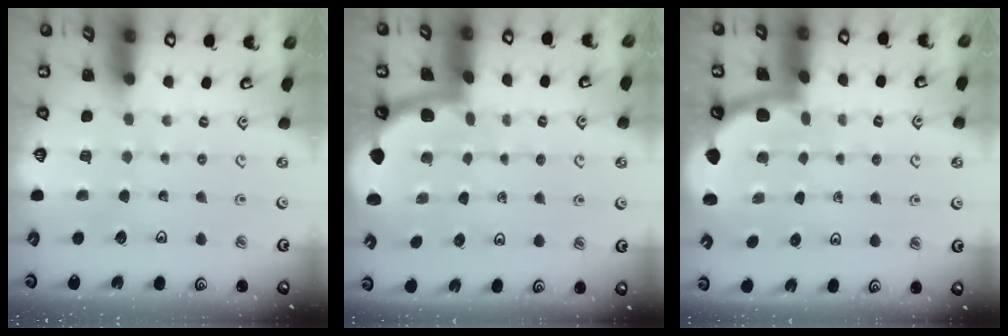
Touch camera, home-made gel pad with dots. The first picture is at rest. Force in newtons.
{"total": 1.7, "press": 1.7, "slide": 0.1}
{"total": 2.2, "press": 2.2, "slide": 0.1}